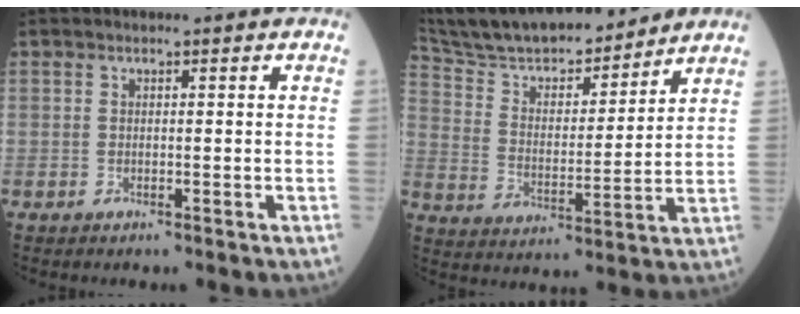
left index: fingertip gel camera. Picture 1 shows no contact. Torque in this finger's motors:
{"motor_torque": [0.23, -0.99, 0.32, 0.17]}